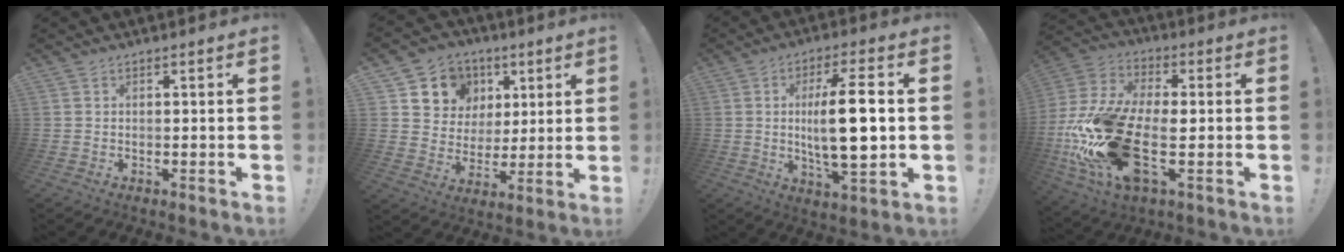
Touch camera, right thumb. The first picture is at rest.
{"total": 10.7, "force": [4.3, 9.6, 2.2], "torque": [-0.036, -0.021, 0.096]}
{"total": 15.0, "force": [0.7, 3.7, 14.5], "torque": [-0.256, -0.006, -0.002]}
{"total": 25.5, "force": [-4.7, 14.2, 20.6], "torque": [-0.412, 0.018, -0.068]}